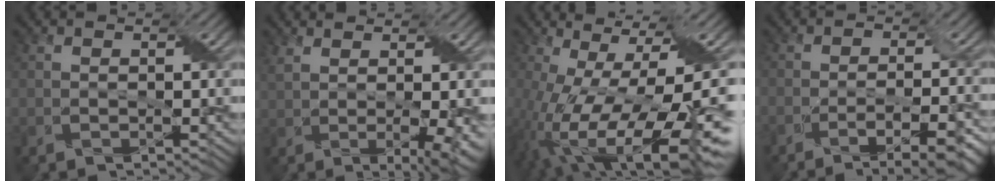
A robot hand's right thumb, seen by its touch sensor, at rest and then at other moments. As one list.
[{"total": 7.8, "force": [1.0, 2.7, 7.2], "torque": [-0.071, 0.007, 0.021]}, {"total": 17.9, "force": [-5.1, 5.1, 16.4], "torque": [-0.311, -0.018, -0.078]}, {"total": 9.1, "force": [-6.3, 2.3, 6.2], "torque": [-0.086, 0.004, -0.084]}]